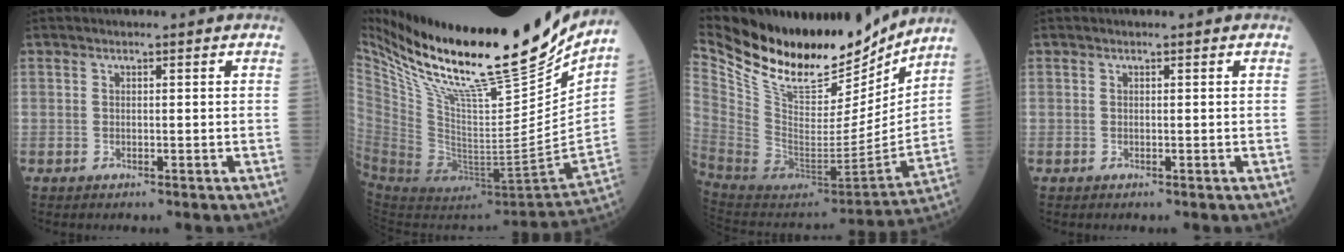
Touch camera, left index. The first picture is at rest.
{"total": 30.7, "force": [23.4, 4.5, 19.4], "torque": [-0.332, -0.035, 0.385]}
{"total": 26.3, "force": [21.5, 8.6, 12.6], "torque": [-0.257, -0.030, 0.359]}
{"total": 0.0}